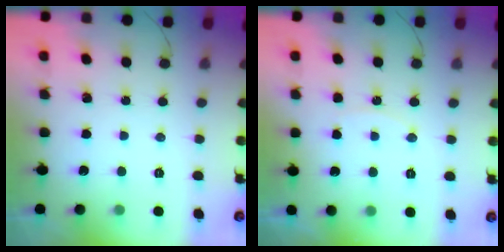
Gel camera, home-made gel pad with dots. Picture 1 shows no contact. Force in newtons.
{"total": 5.7, "press": 5.7, "slide": 0.5}